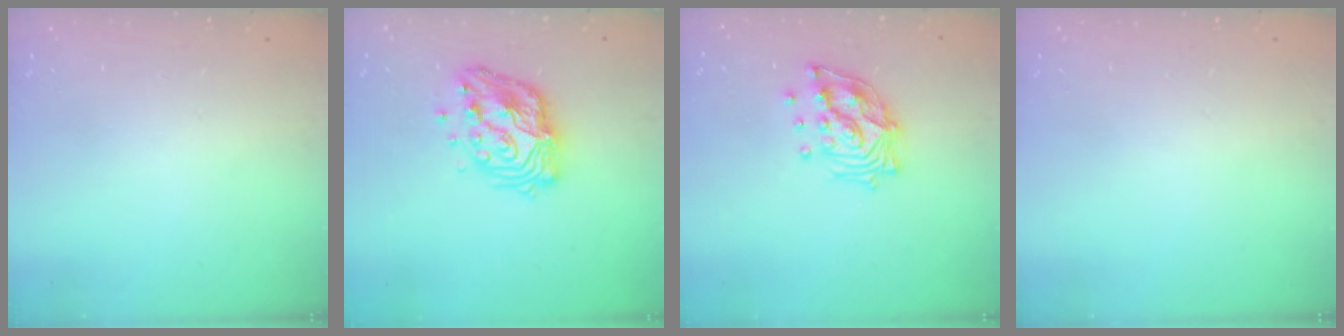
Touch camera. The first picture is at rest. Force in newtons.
{"total": 14.1, "press": 14.1, "slide": 1.1}
{"total": 13.9, "press": 13.8, "slide": 1.4}
{"total": 0.0}